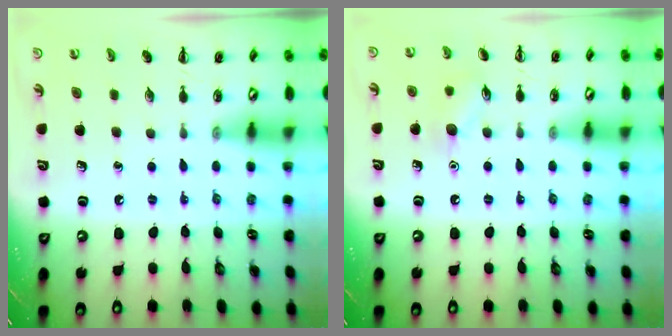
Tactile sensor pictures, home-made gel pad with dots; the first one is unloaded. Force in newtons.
{"total": 7.5, "press": 7.3, "slide": 1.4}